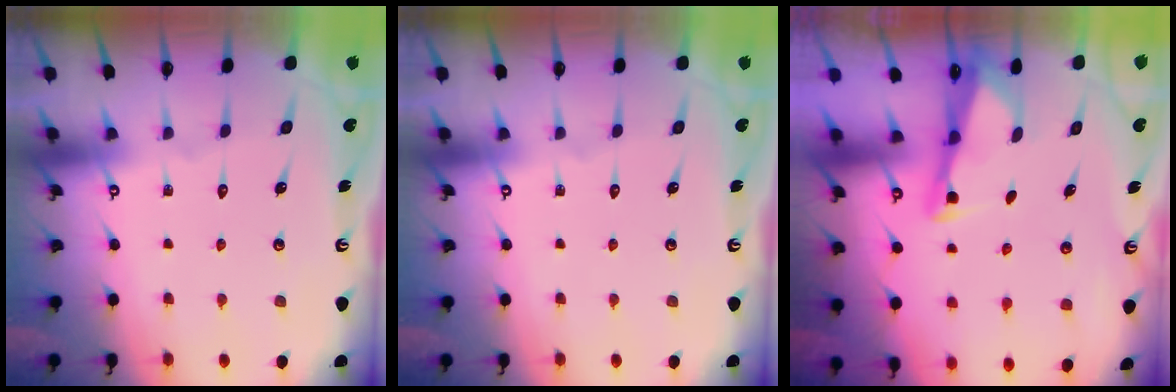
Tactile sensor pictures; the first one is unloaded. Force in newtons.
{"total": 0.0}
{"total": 2.5, "press": 2.5, "slide": 0.1}